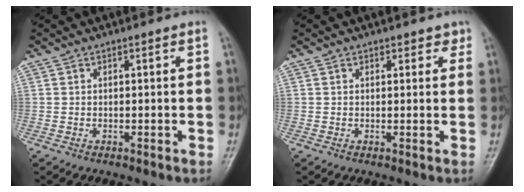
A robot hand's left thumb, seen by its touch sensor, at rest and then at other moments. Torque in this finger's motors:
{"motor_torque": [-0.01, 0.09, -0.12, -0.09, 0.04]}